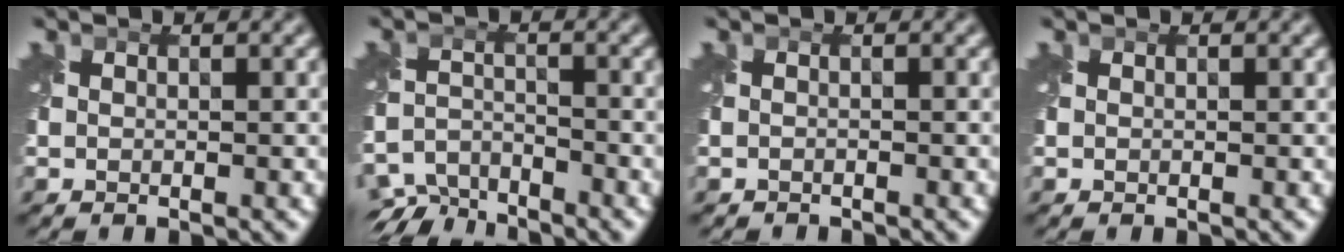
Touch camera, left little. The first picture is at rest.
{"total": 5.3, "force": [-4.9, 1.7, 0.9], "torque": [-0.011, -0.018, -0.092]}
{"total": 0.9, "force": [-0.9, 0.1, -0.1], "torque": [0.001, -0.010, -0.017]}
{"total": 0.0}